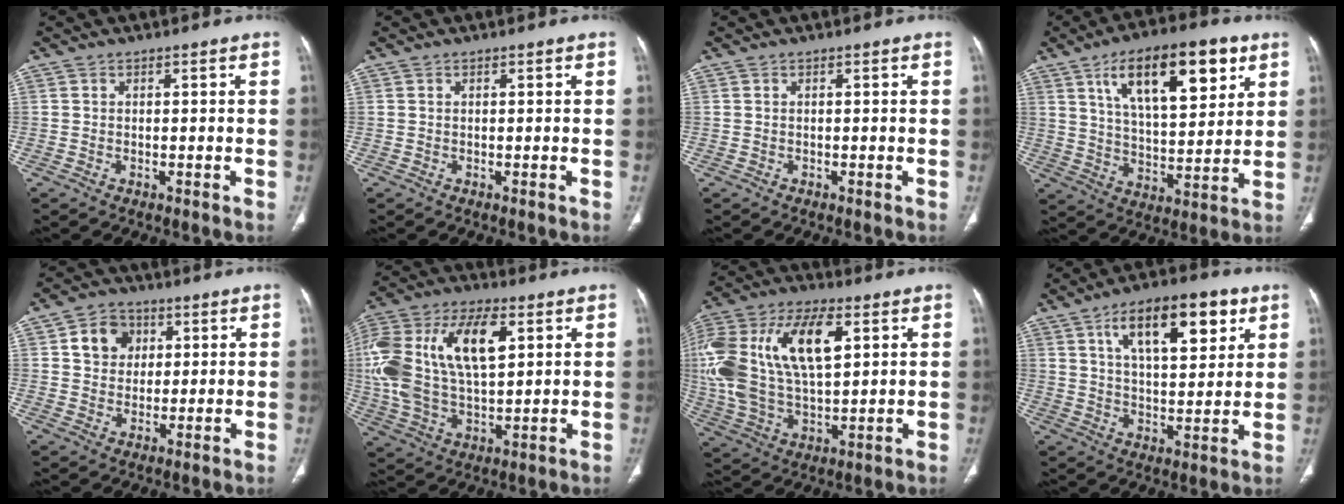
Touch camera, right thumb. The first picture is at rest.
{"total": 0.0}
{"total": 0.0}
{"total": 19.1, "force": [8.9, 7.9, 14.9], "torque": [-0.199, -0.027, 0.149]}
{"total": 7.3, "force": [2.1, 6.1, 3.3], "torque": [-0.023, -0.003, 0.033]}
{"total": 22.5, "force": [5.5, 11.7, 18.4], "torque": [-0.388, 0.010, 0.097]}
{"total": 25.3, "force": [6.5, 13.1, 20.7], "torque": [-0.455, 0.011, 0.119]}
{"total": 16.3, "force": [7.4, 7.0, 12.8], "torque": [-0.164, -0.016, 0.118]}